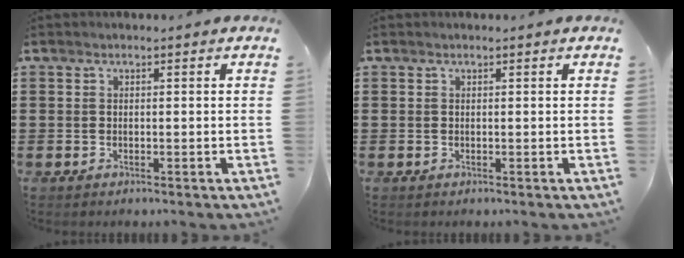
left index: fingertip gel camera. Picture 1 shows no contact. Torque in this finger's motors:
{"motor_torque": [0.10, 0.05, 0.03, 0.00]}